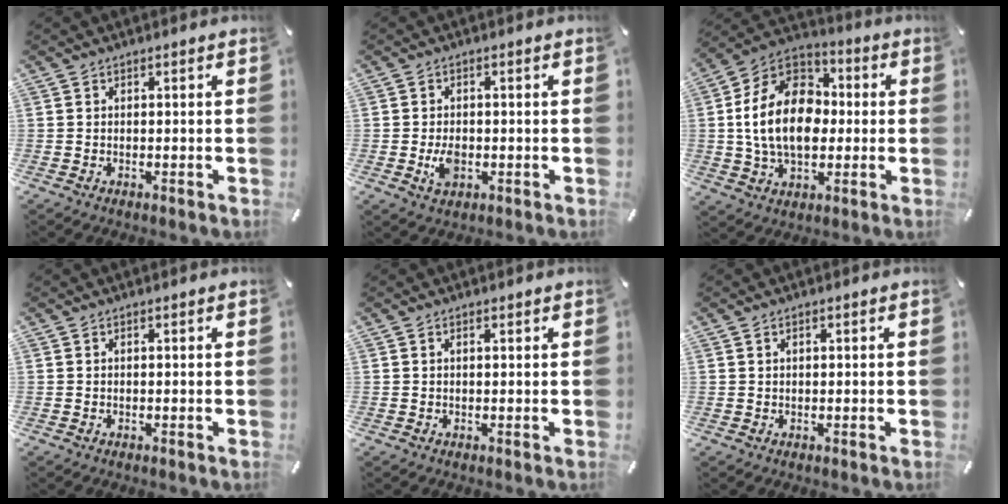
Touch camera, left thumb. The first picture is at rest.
{"total": 4.1, "force": [-0.8, 2.7, 3.0], "torque": [-0.059, -0.005, -0.015]}
{"total": 18.1, "force": [-0.8, 13.3, 12.3], "torque": [-0.257, 0.023, -0.017]}
{"total": 0.0}
{"total": 0.8, "force": [0.4, 0.3, 0.6], "torque": [-0.013, 0.002, 0.006]}
{"total": 1.1, "force": [0.4, 0.5, 0.8], "torque": [-0.016, 0.002, 0.007]}